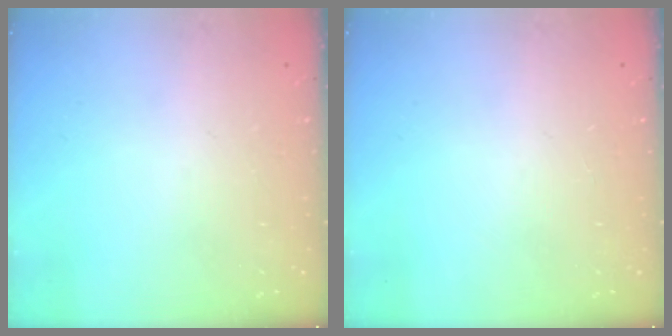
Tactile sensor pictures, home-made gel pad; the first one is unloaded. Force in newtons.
{"total": 0.0}